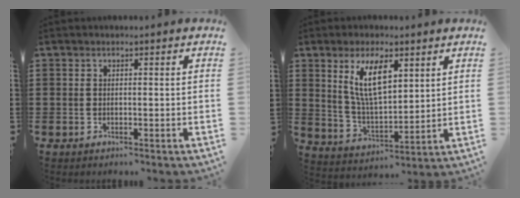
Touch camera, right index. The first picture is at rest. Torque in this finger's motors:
{"motor_torque": [1.79, 0.35, 1.05, 0.21]}